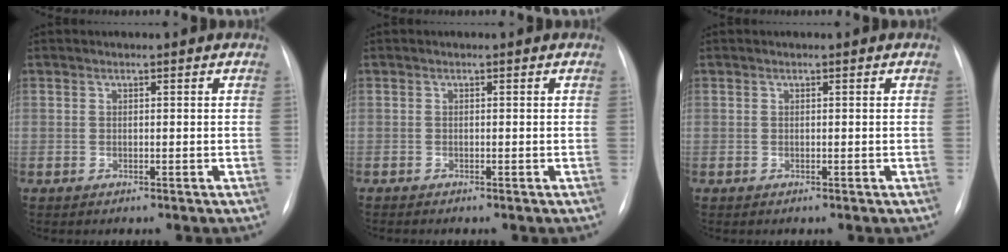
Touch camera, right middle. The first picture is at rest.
{"total": 0.0}
{"total": 0.0}